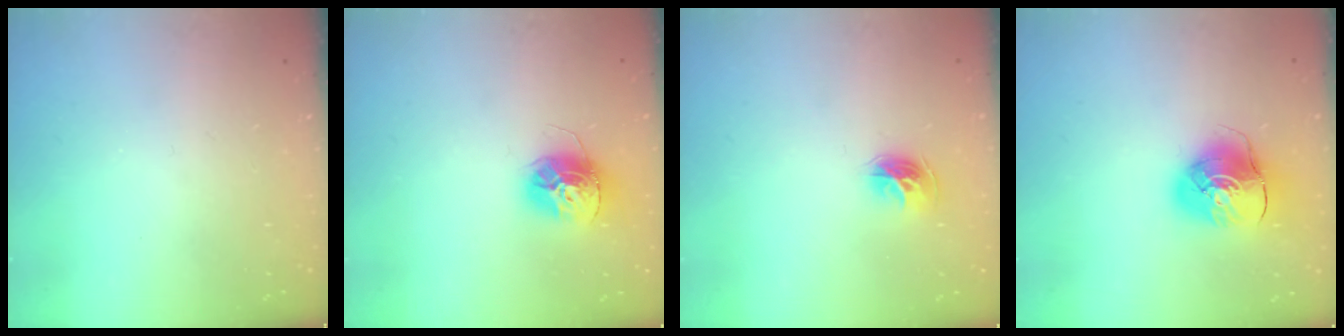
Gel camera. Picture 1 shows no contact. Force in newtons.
{"total": 13.0, "press": 12.9, "slide": 1.2}
{"total": 8.0, "press": 8.0, "slide": 0.7}
{"total": 8.9, "press": 8.9, "slide": 1.2}